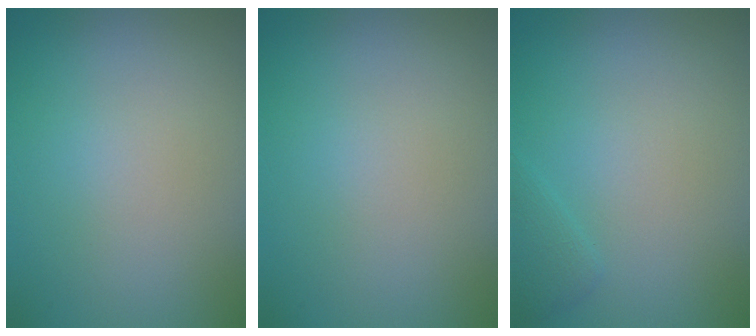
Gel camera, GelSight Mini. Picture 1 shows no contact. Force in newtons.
{"total": 0.0}
{"total": 1.1, "press": 1.1, "slide": 0.0}